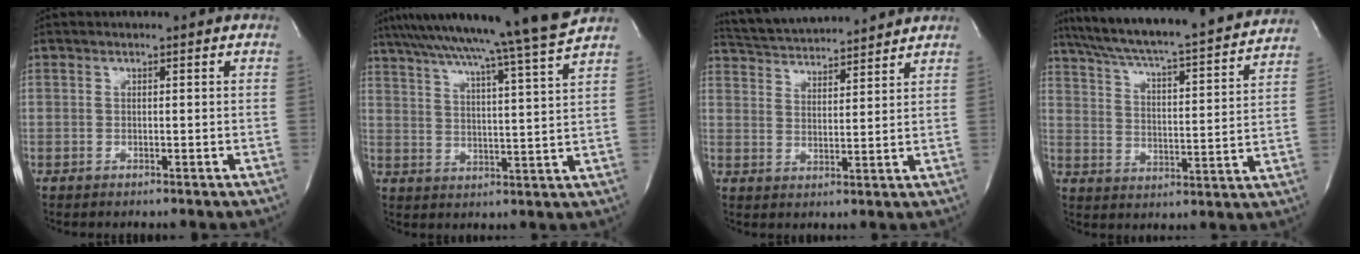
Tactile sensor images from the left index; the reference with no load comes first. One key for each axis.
{"total": 20.4, "fx": 17.9, "fy": -3.0, "fz": 9.5, "tx": -0.164, "ty": -0.042, "tz": 0.252}
{"total": 13.0, "fx": 12.3, "fy": 1.2, "fz": 4.0, "tx": -0.081, "ty": 0.019, "tz": 0.195}
{"total": 23.7, "fx": 21.6, "fy": 1.0, "fz": 9.9, "tx": -0.170, "ty": -0.022, "tz": 0.298}